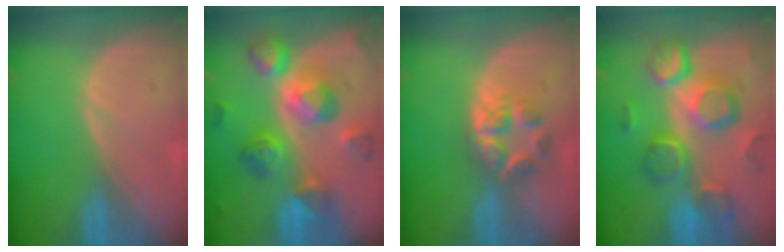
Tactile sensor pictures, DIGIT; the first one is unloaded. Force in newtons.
{"total": 11.4, "press": 11.3, "slide": 1.1}
{"total": 5.5, "press": 5.2, "slide": 1.7}
{"total": 12.1, "press": 10.5, "slide": 6.0}